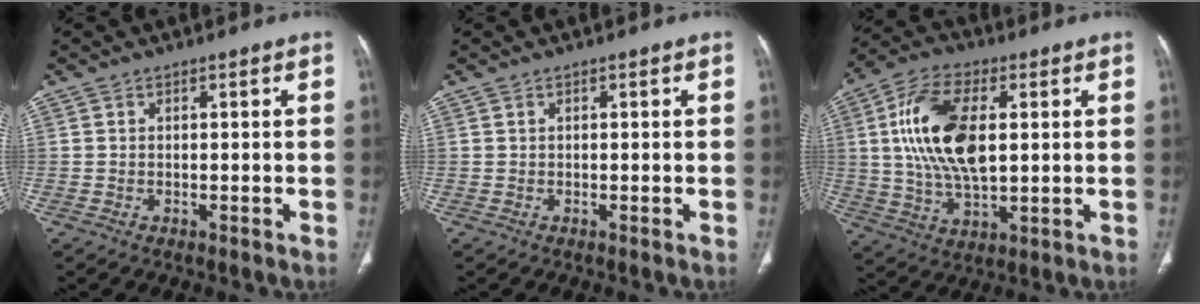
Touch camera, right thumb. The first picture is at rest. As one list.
[{"total": 0.0}, {"total": 16.7, "force": [2.7, 8.6, 14.1], "torque": [-0.273, 0.002, 0.052]}]